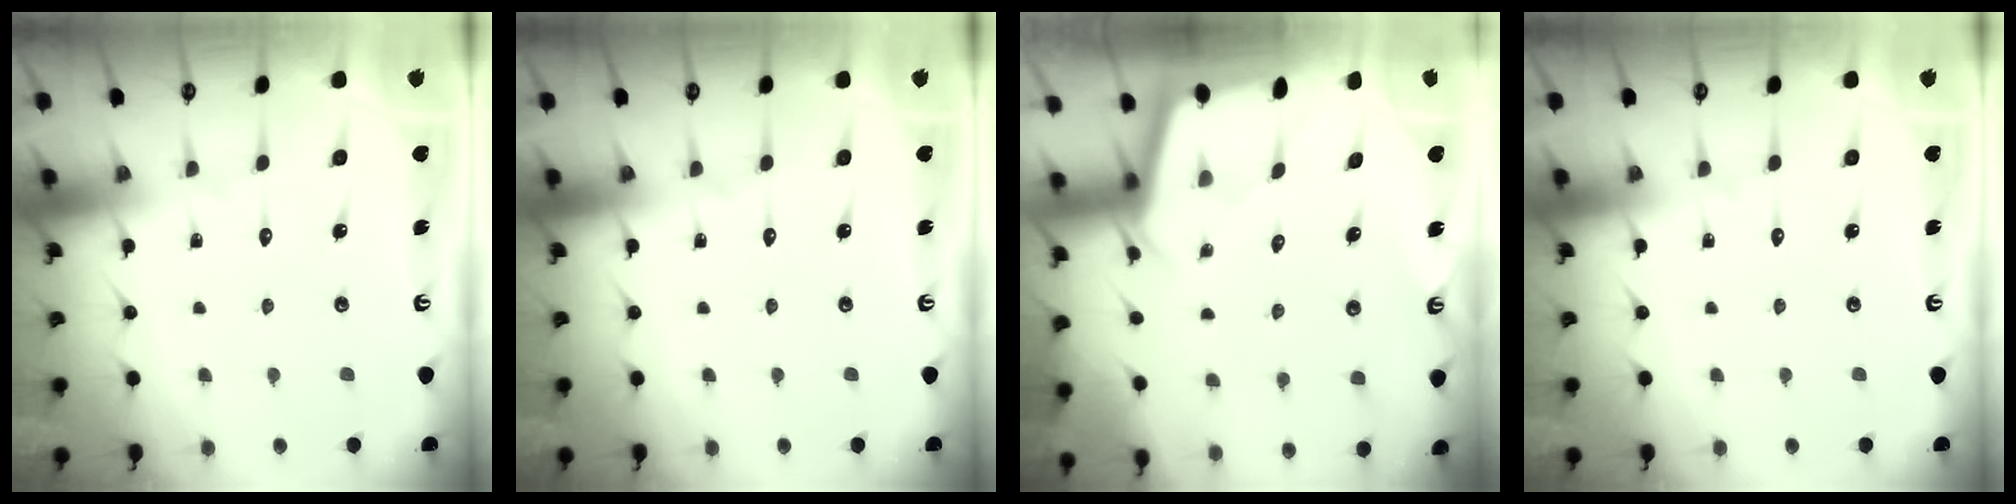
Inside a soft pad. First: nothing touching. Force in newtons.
{"total": 0.0}
{"total": 2.0, "press": 2.0, "slide": 0.3}
{"total": 0.0}